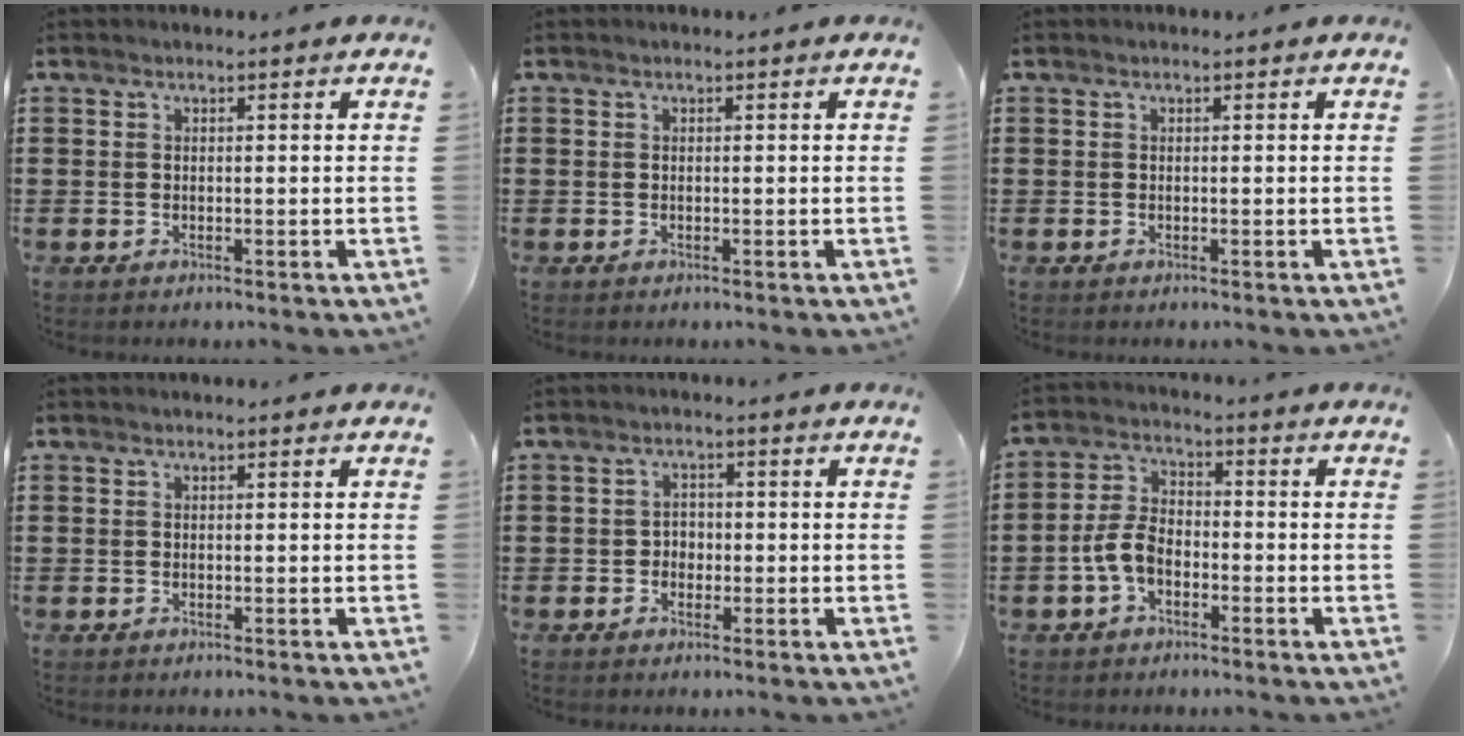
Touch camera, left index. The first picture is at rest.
{"total": 0.0}
{"total": 0.0}
{"total": 0.0}
{"total": 2.1, "force": [-0.7, 1.8, 0.8], "torque": [-0.021, 0.006, -0.017]}
{"total": 5.4, "force": [-2.2, 3.1, 3.9], "torque": [-0.104, 0.001, -0.050]}